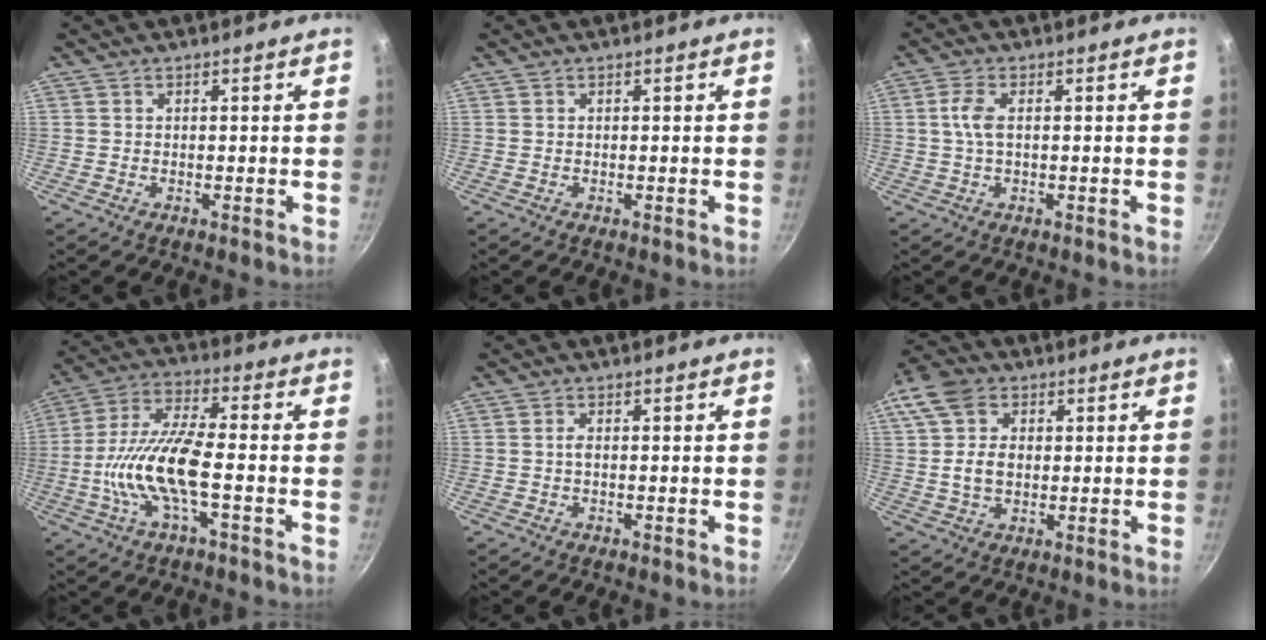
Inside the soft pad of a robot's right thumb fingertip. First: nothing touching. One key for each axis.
{"total": 0.0}
{"total": 3.9, "fx": 0.4, "fy": 1.8, "fz": 3.5, "tx": -0.081, "ty": 0.008, "tz": 0.004}
{"total": 13.2, "fx": -3.1, "fy": 4.2, "fz": 12.2, "tx": -0.244, "ty": 0.032, "tz": -0.070}
{"total": 1.0, "fx": -0.1, "fy": 0.4, "fz": 0.9, "tx": -0.018, "ty": 0.003, "tz": -0.002}
{"total": 11.8, "fx": 2.0, "fy": 8.9, "fz": 7.4, "tx": -0.141, "ty": 0.016, "tz": 0.026}